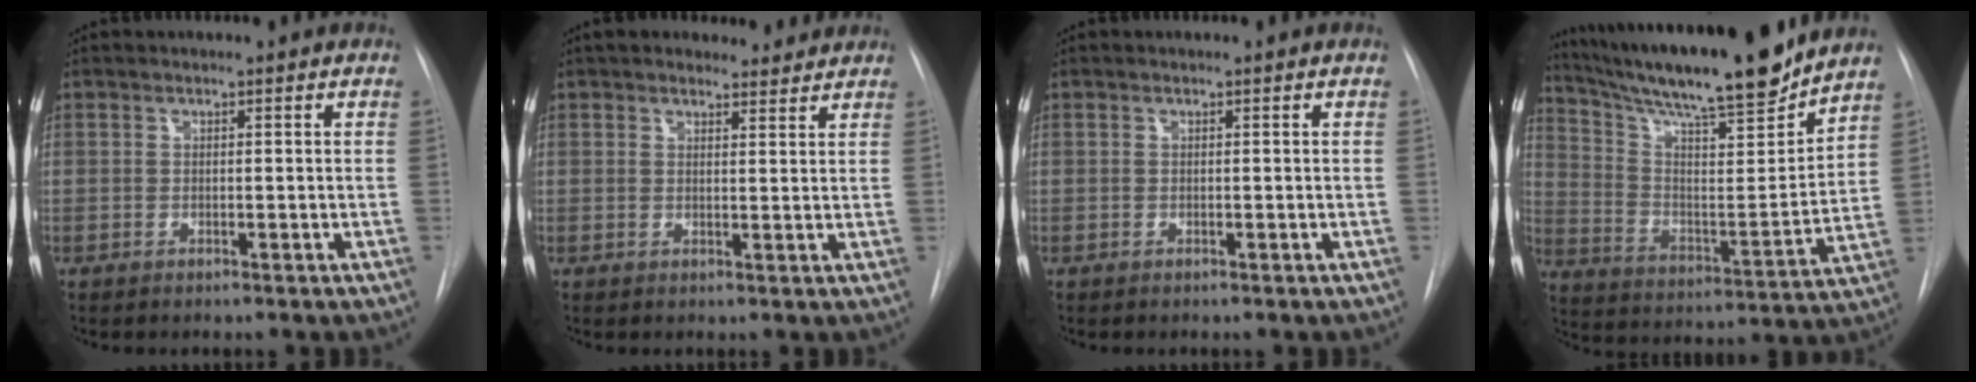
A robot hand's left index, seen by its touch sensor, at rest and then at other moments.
{"total": 6.9, "force": [6.2, 2.3, 1.7], "torque": [-0.010, 0.015, 0.076]}
{"total": 0.0}
{"total": 22.1, "force": [19.1, 1.2, 10.9], "torque": [-0.194, -0.024, 0.305]}